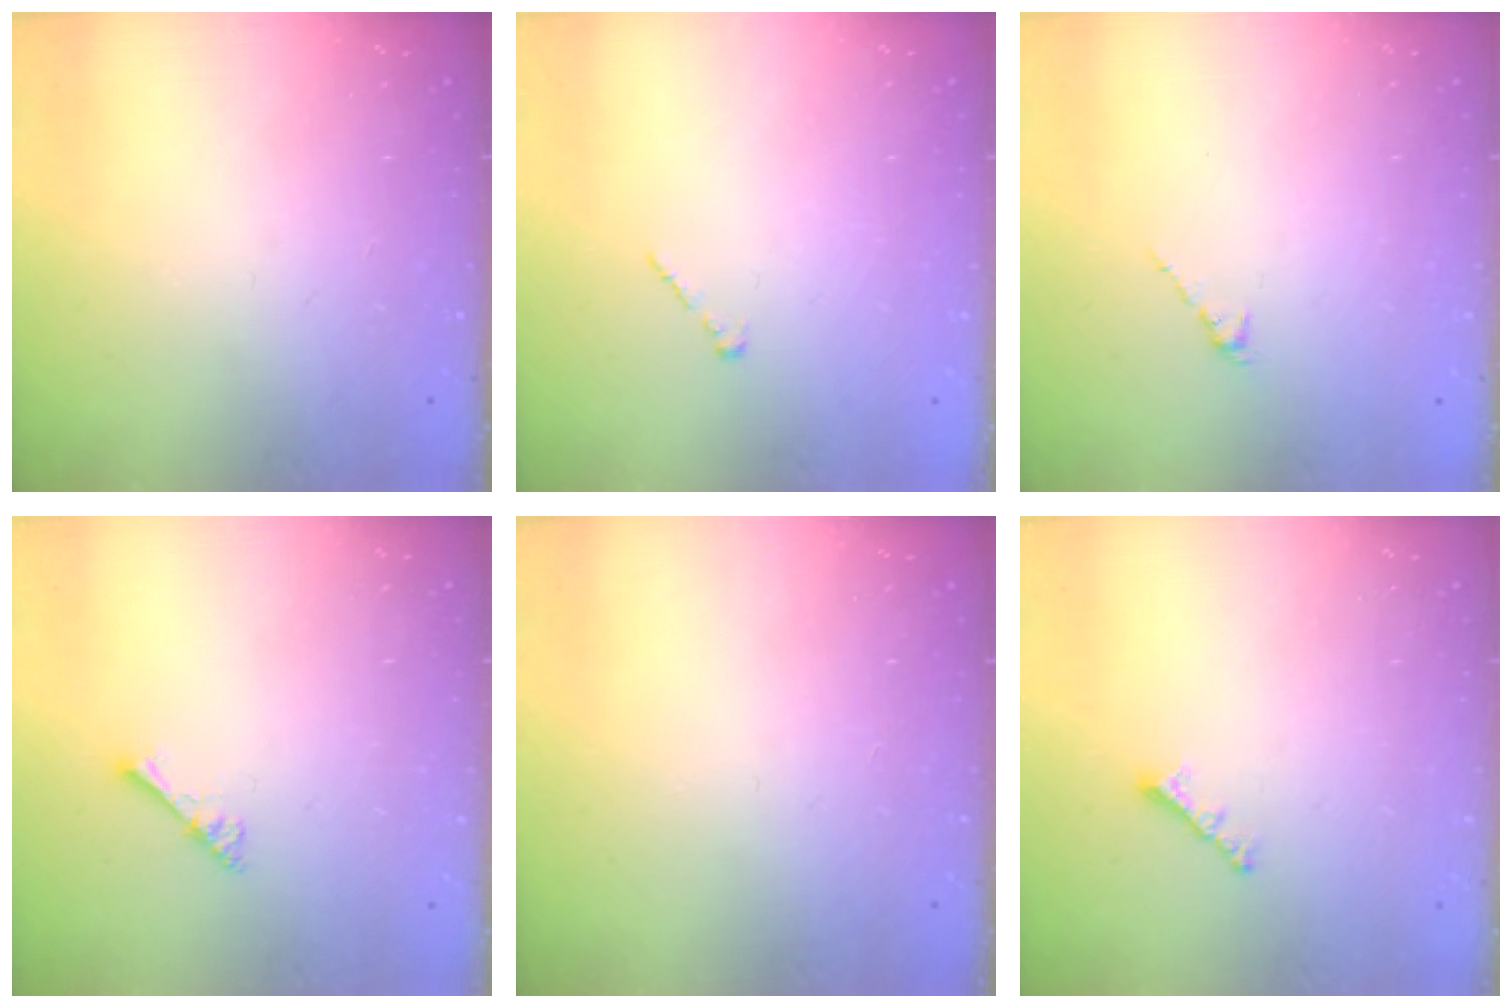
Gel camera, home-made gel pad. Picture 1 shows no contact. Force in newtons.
{"total": 1.0, "press": 0.8, "slide": 0.5}
{"total": 1.3, "press": 1.2, "slide": 0.5}
{"total": 3.3, "press": 3.3, "slide": 0.5}
{"total": 0.0}
{"total": 2.2, "press": 2.2, "slide": 0.5}